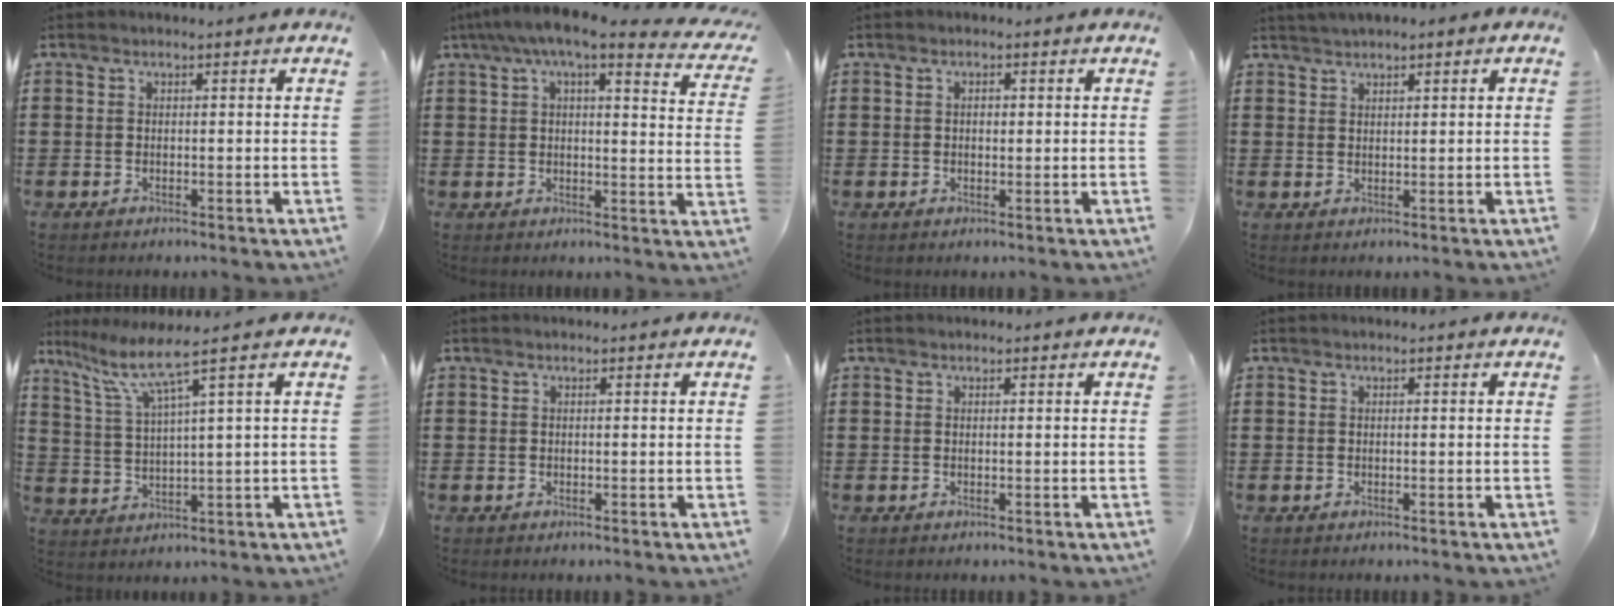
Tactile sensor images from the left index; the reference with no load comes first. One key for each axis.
{"total": 6.9, "fx": 5.5, "fy": 0.5, "fz": 4.3, "tx": -0.096, "ty": -0.021, "tz": 0.090}
{"total": 1.3, "fx": 0.3, "fy": 0.6, "fz": 1.1, "tx": -0.023, "ty": 0.005, "tz": 0.005}
{"total": 1.5, "fx": 1.4, "fy": 0.3, "fz": 0.4, "tx": -0.010, "ty": 0.004, "tz": 0.028}
{"total": 6.6, "fx": 3.7, "fy": -0.1, "fz": 5.5, "tx": -0.123, "ty": -0.014, "tz": 0.059}
{"total": 0.0}
{"total": 0.0}
{"total": 0.0}